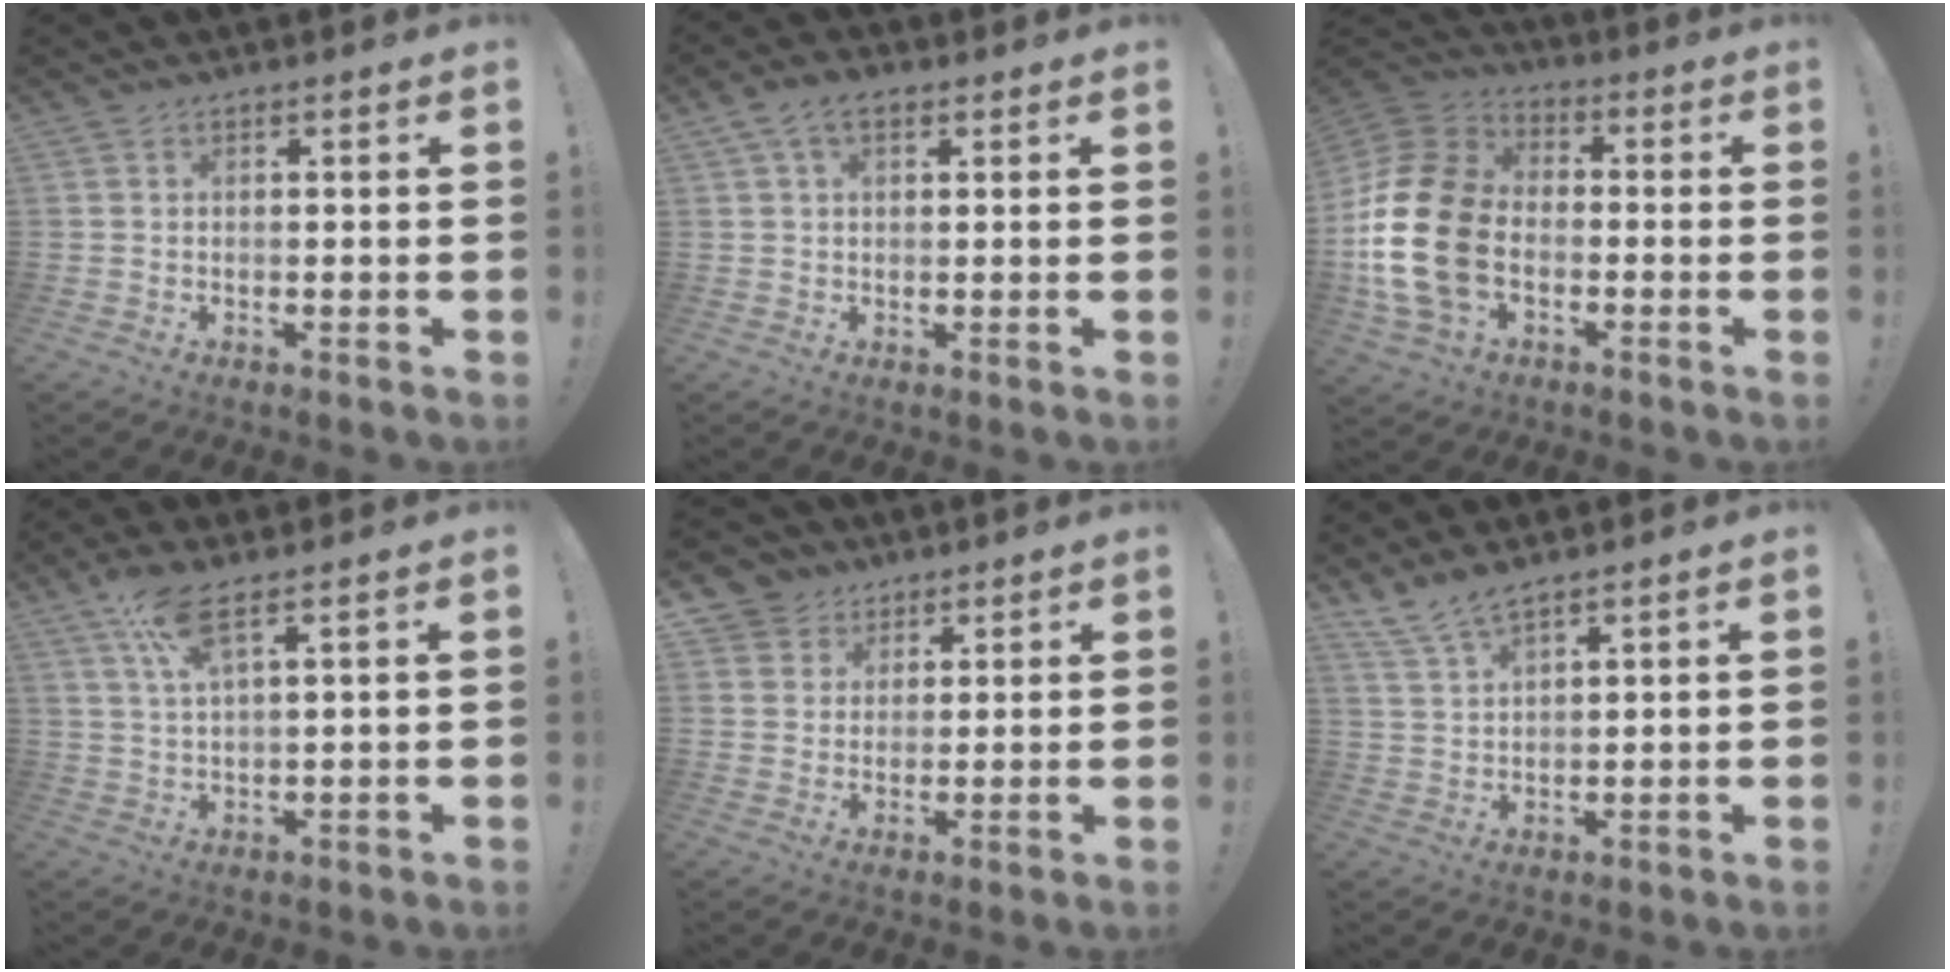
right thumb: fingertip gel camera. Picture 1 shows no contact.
{"total": 5.1, "force": [2.4, 3.1, 3.4], "torque": [-0.069, 0.007, 0.047]}
{"total": 21.6, "force": [-4.1, 14.9, 15.1], "torque": [-0.299, 0.039, -0.060]}
{"total": 7.4, "force": [4.5, 1.3, 5.8], "torque": [-0.115, -0.013, 0.079]}
{"total": 6.1, "force": [3.2, 5.2, 0.6], "torque": [-0.015, -0.020, 0.066]}
{"total": 6.0, "force": [5.2, 1.3, 2.7], "torque": [-0.065, -0.024, 0.099]}